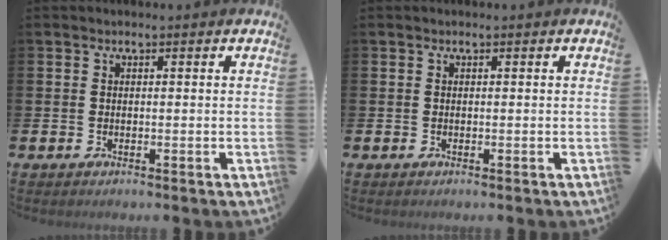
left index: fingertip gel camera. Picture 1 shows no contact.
{"total": 0.0}